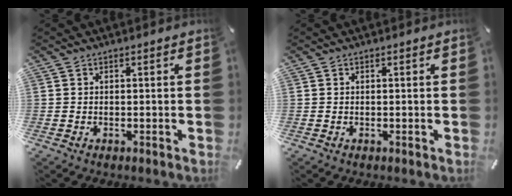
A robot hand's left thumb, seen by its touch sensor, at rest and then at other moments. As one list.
[{"total": 0.0}]